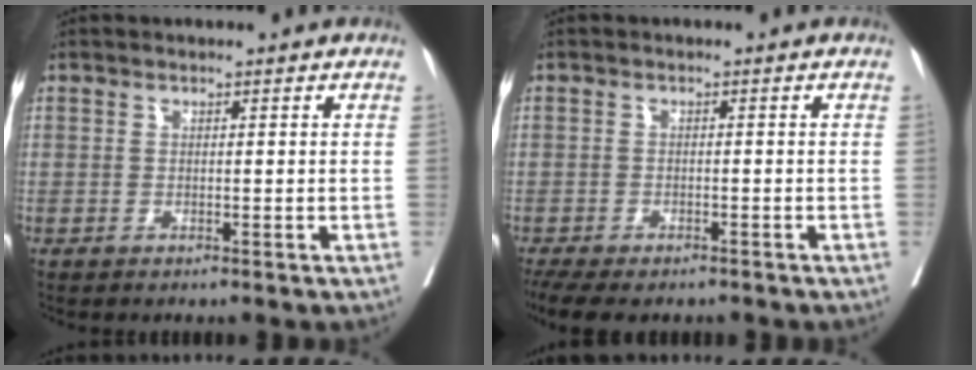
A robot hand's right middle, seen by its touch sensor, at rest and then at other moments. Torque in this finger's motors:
{"motor_torque": [0.78, -0.73, 0.32, 0.06]}